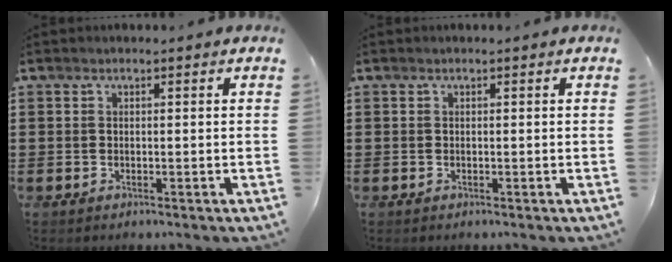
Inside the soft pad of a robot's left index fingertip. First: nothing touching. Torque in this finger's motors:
{"motor_torque": [0.00, 0.00, 0.00, -0.01]}